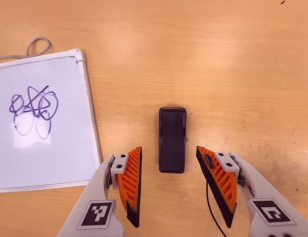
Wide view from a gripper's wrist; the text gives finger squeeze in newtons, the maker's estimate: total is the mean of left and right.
{"total": 0.0}